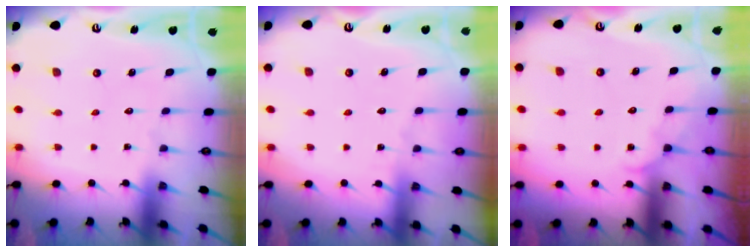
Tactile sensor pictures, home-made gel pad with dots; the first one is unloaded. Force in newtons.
{"total": 2.0, "press": 2.0, "slide": 0.2}
{"total": 3.1, "press": 3.1, "slide": 0.4}